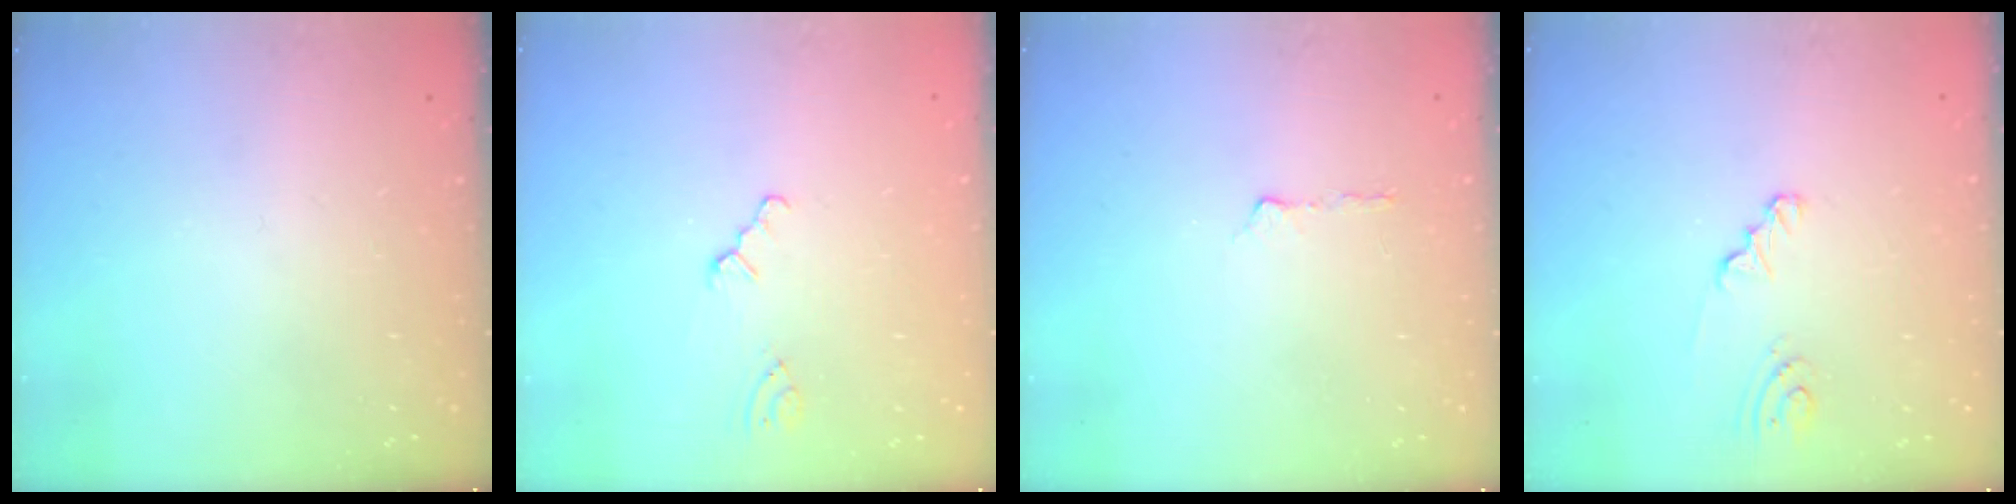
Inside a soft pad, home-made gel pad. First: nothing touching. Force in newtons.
{"total": 0.0}
{"total": 2.9, "press": 2.8, "slide": 0.8}
{"total": 2.4, "press": 2.4, "slide": 0.2}